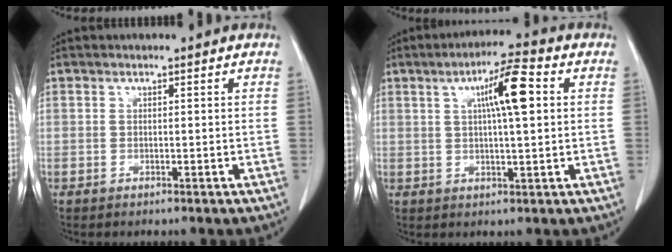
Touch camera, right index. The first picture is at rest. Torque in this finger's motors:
{"motor_torque": [0.38, 0.14, 0.21, 0.07]}